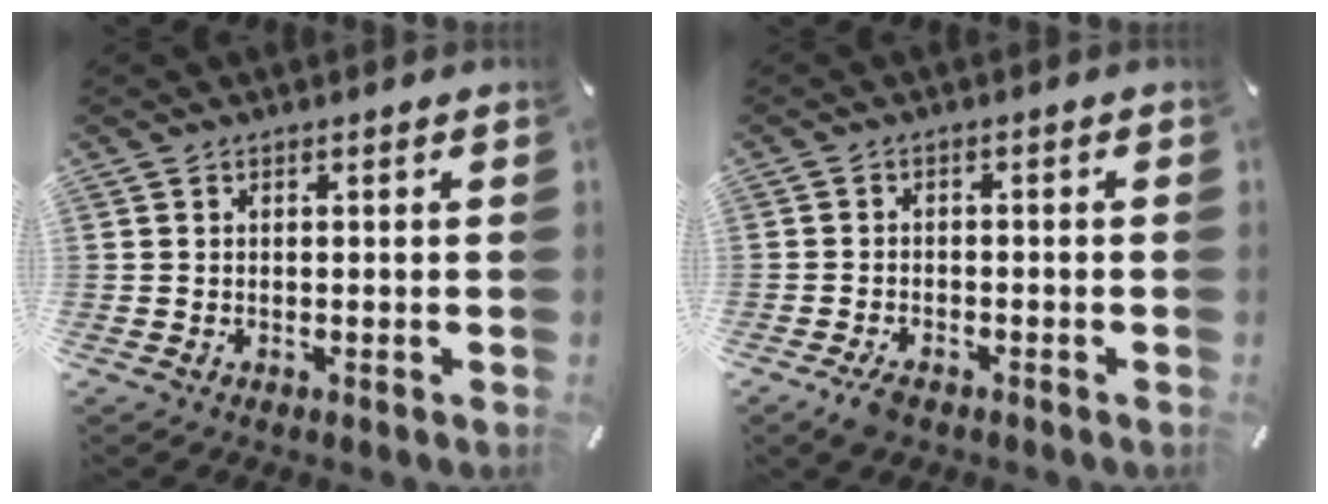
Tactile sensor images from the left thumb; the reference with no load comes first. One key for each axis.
{"total": 3.4, "fx": -2.4, "fy": 1.5, "fz": 1.8, "tx": -0.048, "ty": 0.006, "tz": -0.049}